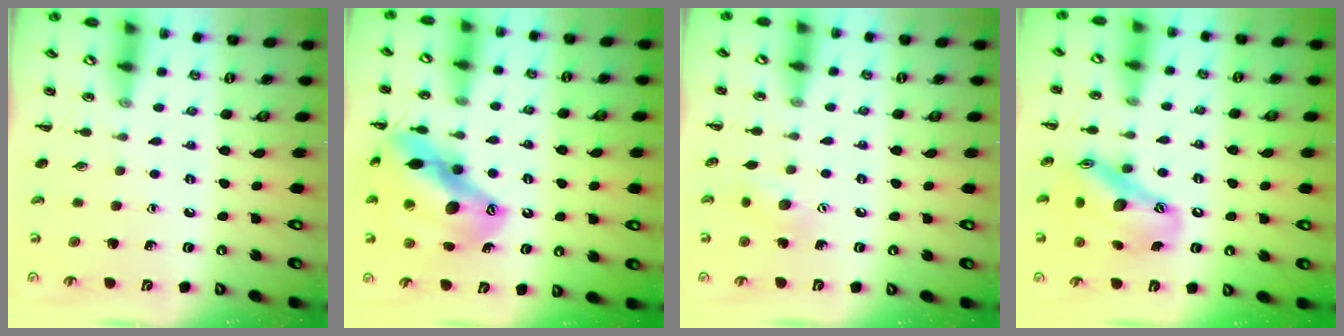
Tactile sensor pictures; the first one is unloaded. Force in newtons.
{"total": 18.5, "press": 17.8, "slide": 5.1}
{"total": 6.9, "press": 6.8, "slide": 1.4}
{"total": 15.4, "press": 14.9, "slide": 3.9}